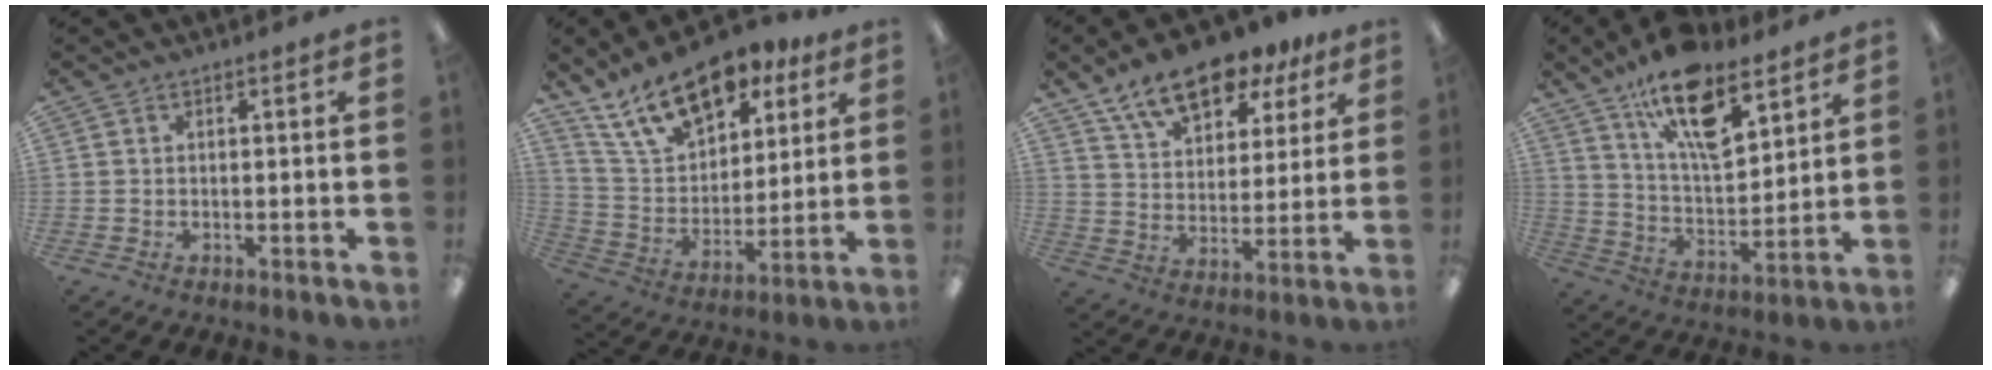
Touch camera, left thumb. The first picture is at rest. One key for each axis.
{"total": 18.7, "fx": 12.6, "fy": 9.7, "fz": 9.9, "tx": -0.171, "ty": -0.056, "tz": 0.226}
{"total": 13.9, "fx": 10.4, "fy": 6.4, "fz": 6.6, "tx": -0.108, "ty": -0.053, "tz": 0.187}
{"total": 17.7, "fx": 11.6, "fy": 7.1, "fz": 11.3, "tx": -0.186, "ty": -0.060, "tz": 0.197}